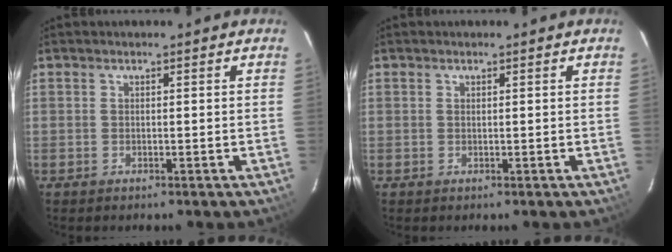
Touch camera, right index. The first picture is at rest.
{"total": 0.0}